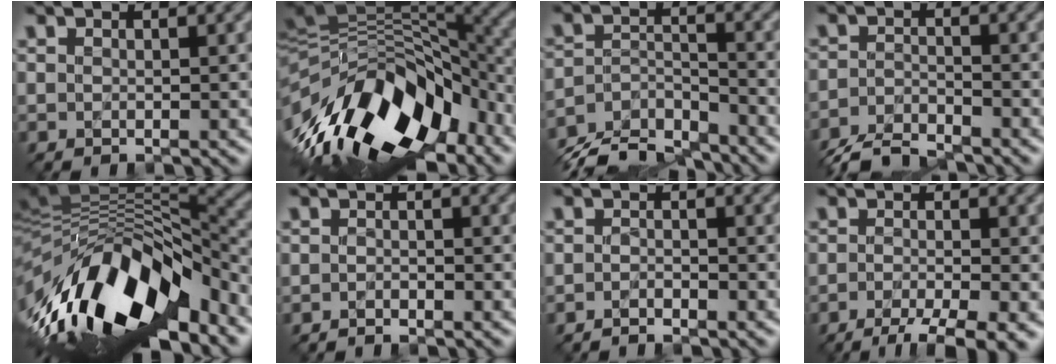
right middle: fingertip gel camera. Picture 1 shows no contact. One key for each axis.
{"total": 14.0, "fx": -6.3, "fy": 7.2, "fz": 10.2, "tx": -0.193, "ty": 0.020, "tz": -0.104}
{"total": 6.8, "fx": -6.4, "fy": 1.7, "fz": 1.2, "tx": -0.046, "ty": -0.002, "tz": -0.116}
{"total": 4.2, "fx": -4.2, "fy": 0.2, "fz": 0.3, "tx": -0.031, "ty": -0.005, "tz": -0.080}
{"total": 15.1, "fx": -5.8, "fy": 6.2, "fz": 12.5, "tx": -0.232, "ty": 0.014, "tz": -0.101}
{"total": 1.1, "fx": -1.1, "fy": -0.4, "fz": -0.1, "tx": -0.013, "ty": 0.003, "tz": -0.020}
{"total": 1.4, "fx": -1.4, "fy": -0.3, "fz": 0.0, "tx": -0.016, "ty": 0.004, "tz": -0.027}
{"total": 5.3, "fx": -3.8, "fy": 0.7, "fz": 3.6, "tx": -0.065, "ty": -0.004, "tz": -0.062}